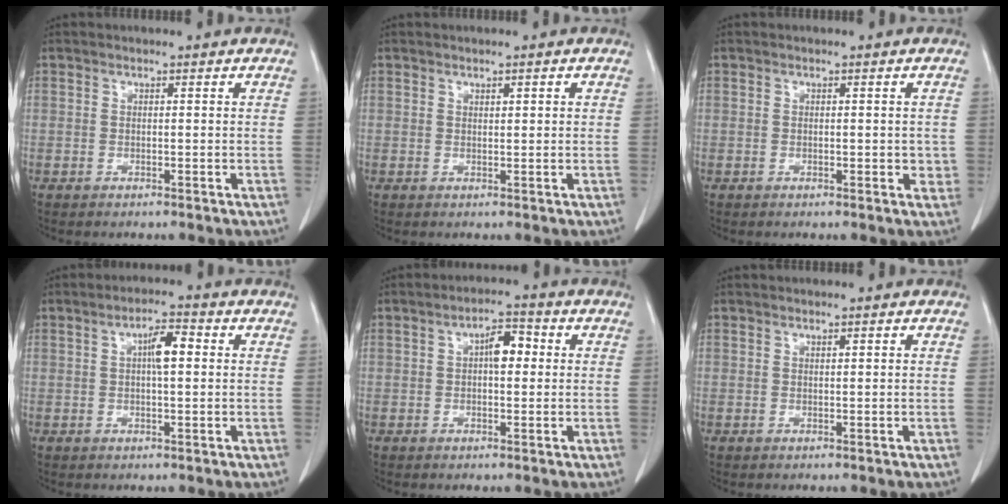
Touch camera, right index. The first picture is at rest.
{"total": 1.1, "force": [0.5, 0.3, 0.9], "torque": [-0.013, 0.001, 0.009]}
{"total": 2.4, "force": [-0.1, 1.3, 2.0], "torque": [-0.019, 0.003, -0.001]}
{"total": 4.6, "force": [0.9, 1.1, 4.4], "torque": [-0.072, 0.011, 0.012]}
{"total": 4.5, "force": [0.7, 1.9, 4.1], "torque": [-0.062, 0.016, 0.008]}
{"total": 0.6, "force": [0.3, 0.1, 0.5], "torque": [-0.009, 0.000, 0.005]}